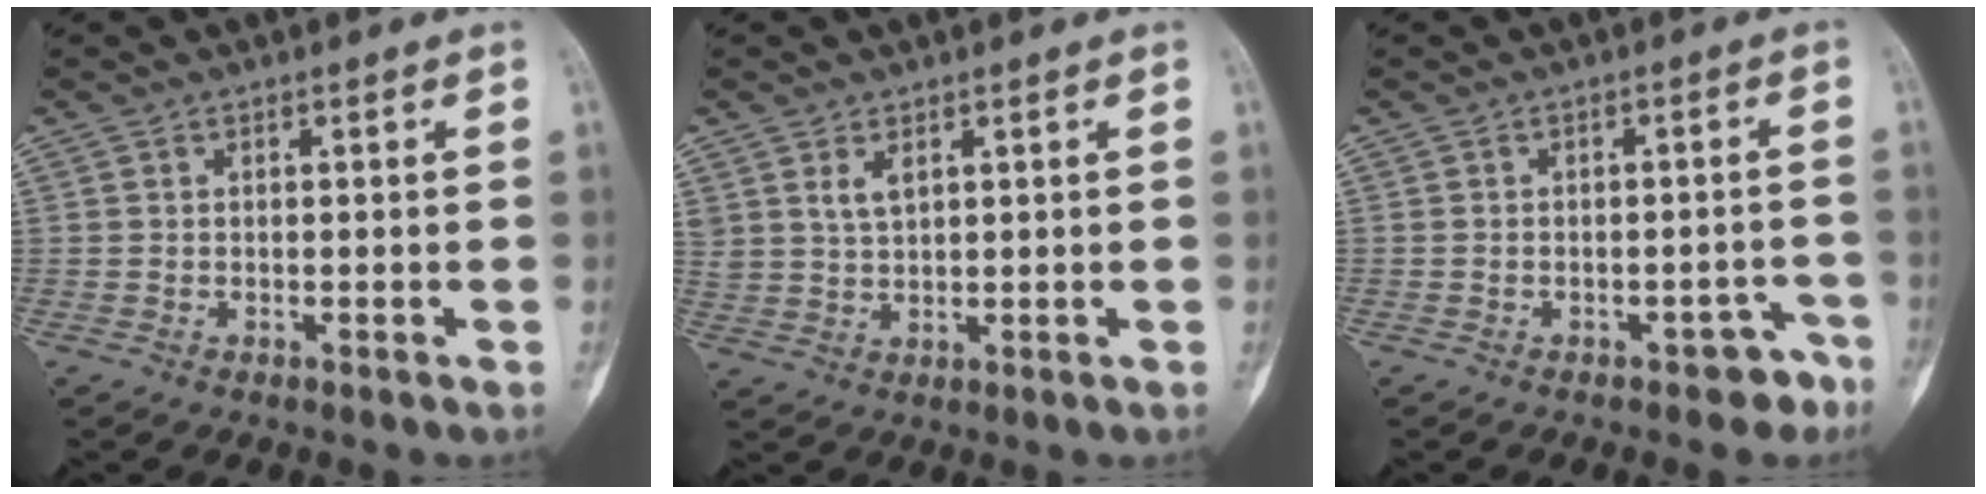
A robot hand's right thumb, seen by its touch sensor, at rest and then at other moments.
{"total": 3.4, "force": [1.8, 1.8, 2.3], "torque": [-0.038, -0.011, 0.042]}
{"total": 4.5, "force": [-2.9, 2.6, 2.1], "torque": [-0.007, 0.035, -0.032]}